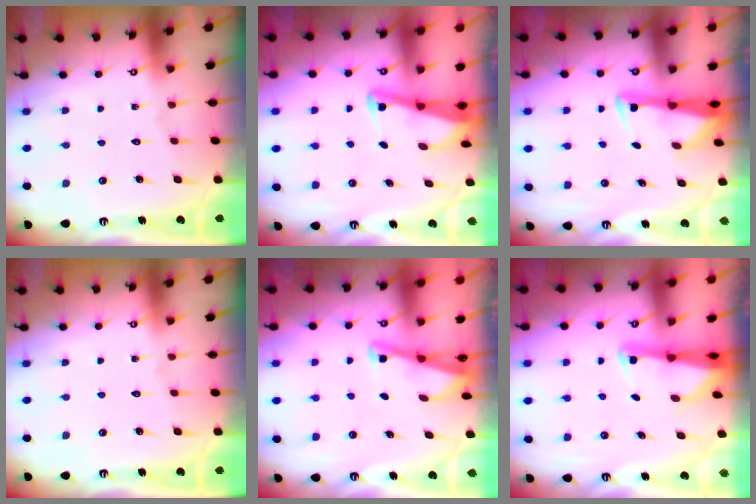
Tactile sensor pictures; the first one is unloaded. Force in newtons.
{"total": 3.0, "press": 2.9, "slide": 0.3}
{"total": 2.9, "press": 2.8, "slide": 0.9}
{"total": 0.0}
{"total": 2.8, "press": 2.8, "slide": 0.4}
{"total": 2.6, "press": 2.5, "slide": 0.5}